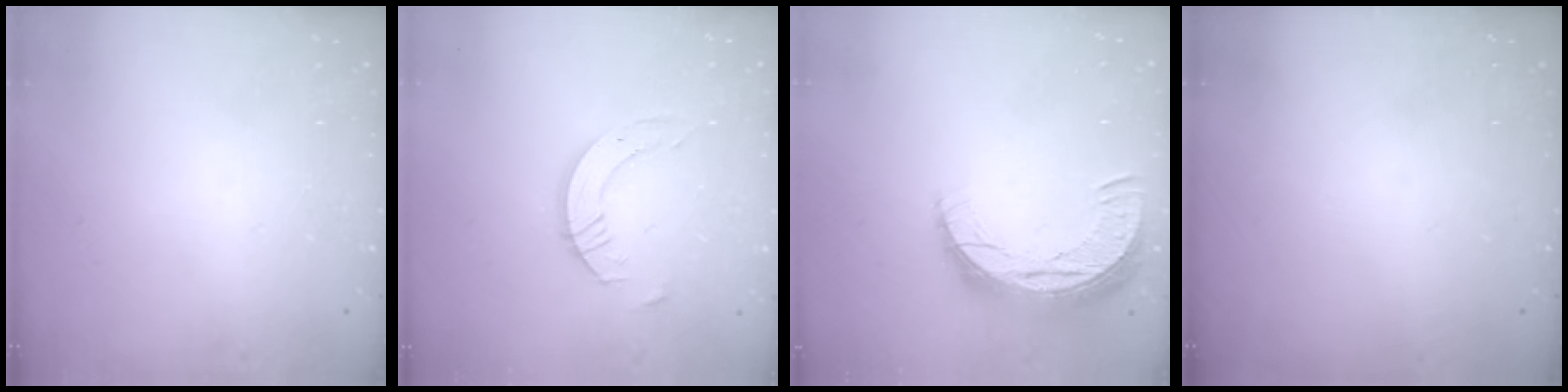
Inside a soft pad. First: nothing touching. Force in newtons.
{"total": 8.0, "press": 7.9, "slide": 0.7}
{"total": 10.9, "press": 10.9, "slide": 0.7}
{"total": 0.0}